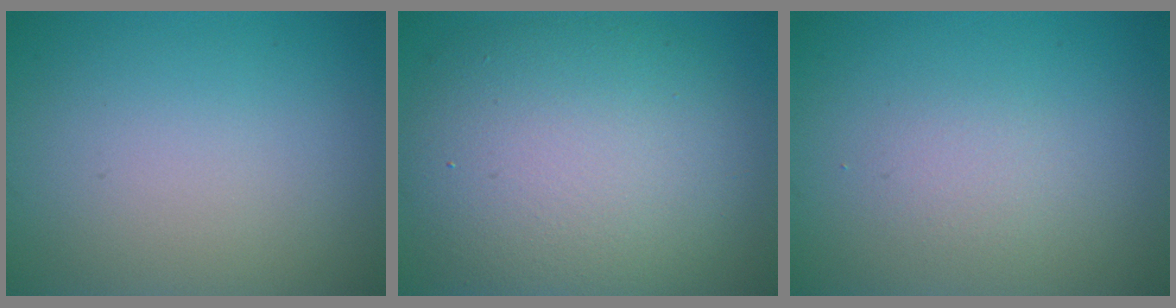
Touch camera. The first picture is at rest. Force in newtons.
{"total": 10.8, "press": 10.8, "slide": 1.0}
{"total": 1.3, "press": 1.3, "slide": 0.1}